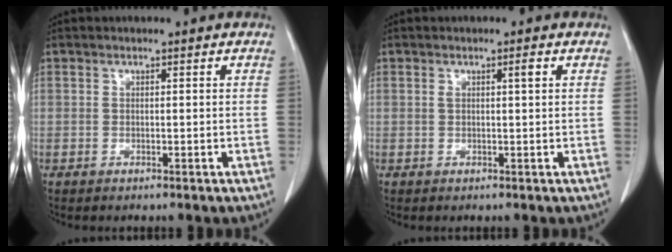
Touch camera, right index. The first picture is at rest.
{"total": 1.5, "force": [0.6, 0.1, 1.4], "torque": [-0.024, 0.005, 0.011]}